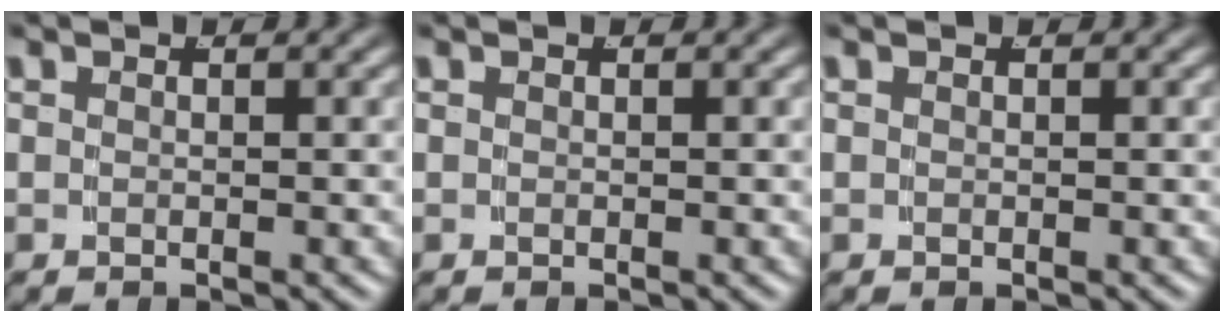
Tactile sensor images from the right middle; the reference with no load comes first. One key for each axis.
{"total": 0.0}
{"total": 0.0}